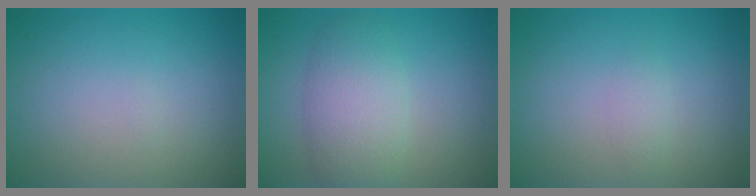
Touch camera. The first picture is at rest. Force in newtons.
{"total": 4.5, "press": 4.5, "slide": 0.2}
{"total": 0.8, "press": 0.8, "slide": 0.1}